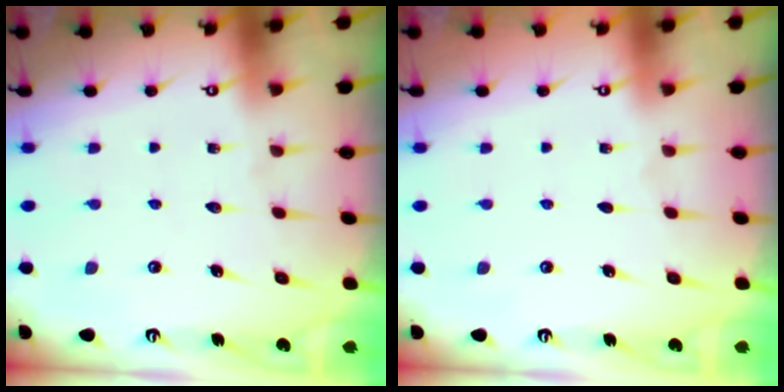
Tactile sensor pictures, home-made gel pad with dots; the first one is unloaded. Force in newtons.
{"total": 0.0}